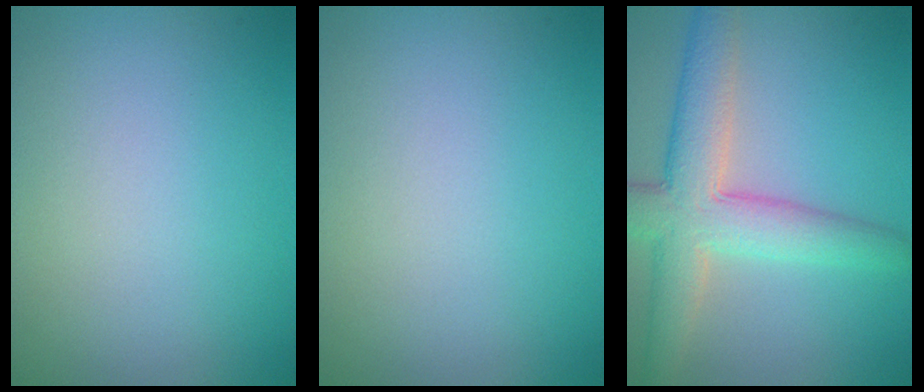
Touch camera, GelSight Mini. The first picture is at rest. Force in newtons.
{"total": 0.0}
{"total": 6.5, "press": 6.4, "slide": 0.4}